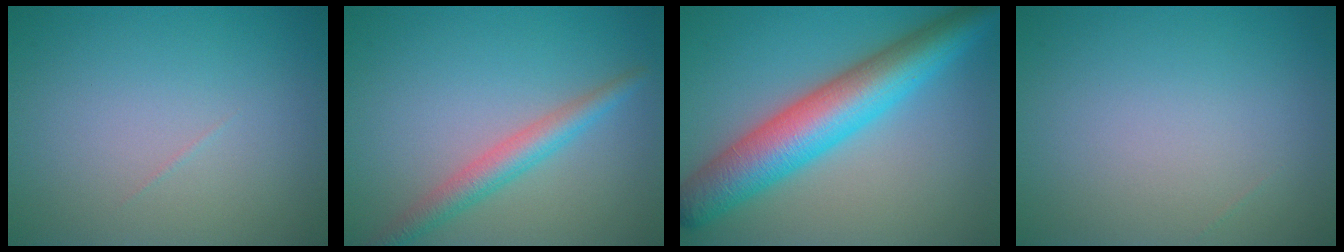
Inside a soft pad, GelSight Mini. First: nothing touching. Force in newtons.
{"total": 3.2, "press": 3.2, "slide": 0.1}
{"total": 9.2, "press": 9.2, "slide": 0.1}
{"total": 0.0}